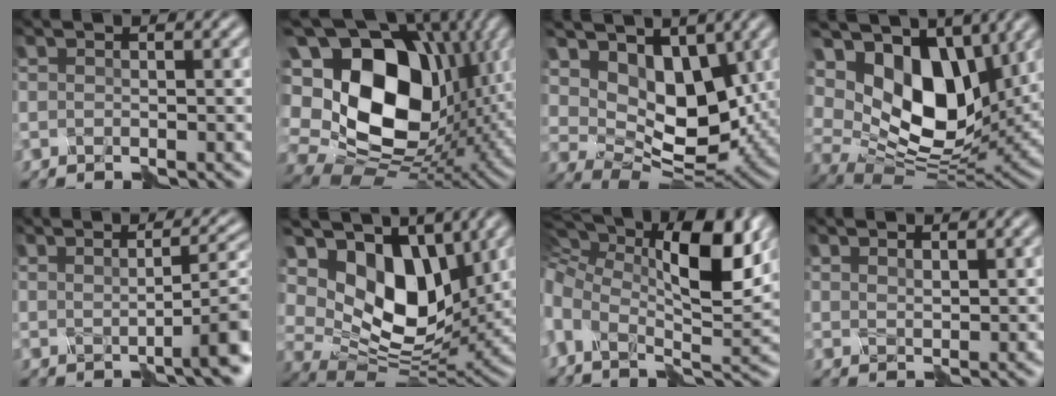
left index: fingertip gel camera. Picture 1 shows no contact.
{"total": 17.6, "force": [3.2, 13.0, 11.4], "torque": [-0.232, 0.012, 0.063]}
{"total": 6.9, "force": [2.5, 4.7, 4.4], "torque": [-0.072, -0.017, 0.045]}
{"total": 12.7, "force": [5.3, 7.7, 8.6], "torque": [-0.155, 0.003, 0.096]}
{"total": 4.1, "force": [-0.1, 1.0, 4.0], "torque": [-0.046, 0.009, 0.006]}
{"total": 11.7, "force": [5.1, 7.2, 7.7], "torque": [-0.136, 0.002, 0.090]}
{"total": 12.2, "force": [3.1, 5.4, 10.5], "torque": [-0.204, 0.008, 0.052]}
{"total": 1.5, "force": [1.4, 0.6, 0.0], "torque": [0.003, 0.000, 0.038]}